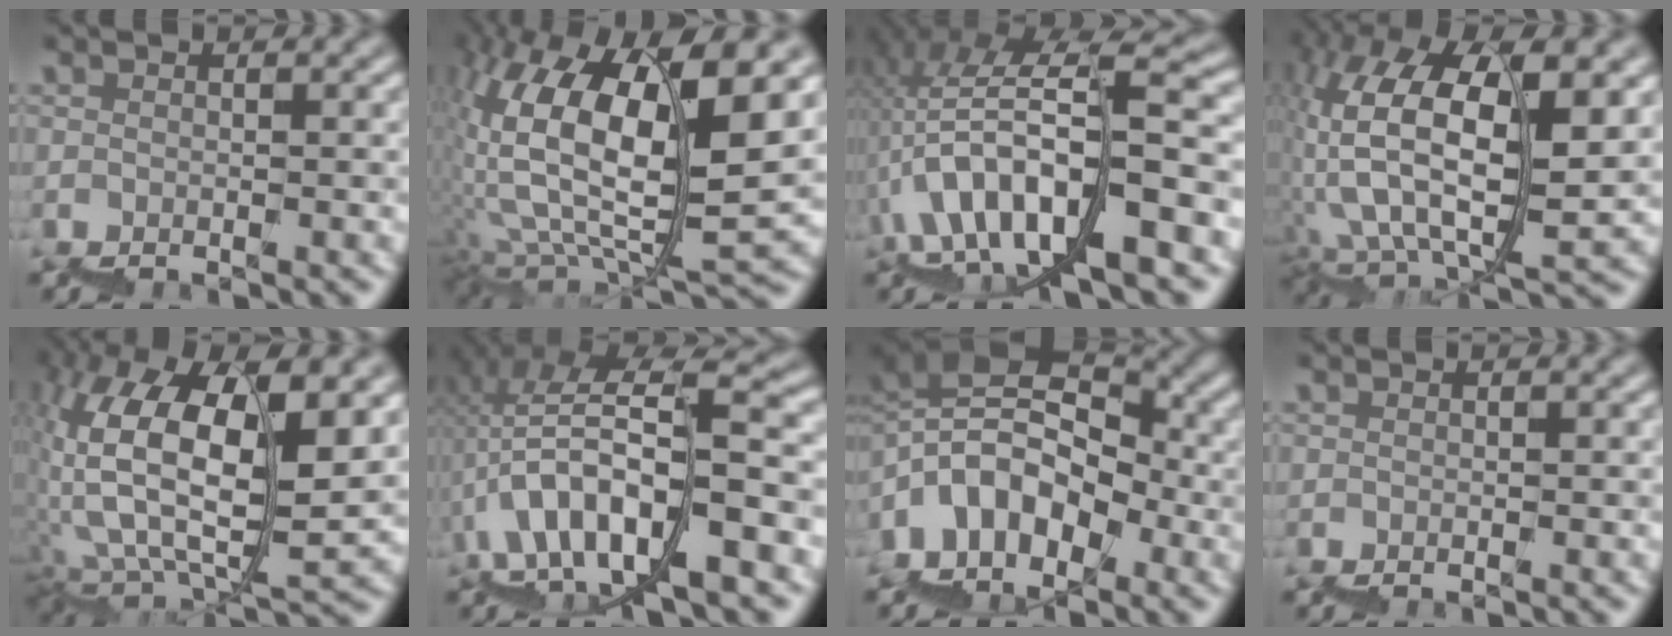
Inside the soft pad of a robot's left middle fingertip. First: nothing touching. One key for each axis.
{"total": 15.1, "fx": 8.2, "fy": 4.6, "fz": 11.8, "tx": -0.226, "ty": 0.022, "tz": 0.155}
{"total": 10.4, "fx": 0.1, "fy": 3.4, "fz": 9.8, "tx": -0.163, "ty": 0.024, "tz": 0.015}
{"total": 13.6, "fx": 5.9, "fy": 6.1, "fz": 10.6, "tx": -0.216, "ty": -0.002, "tz": 0.125}
{"total": 14.8, "fx": 7.1, "fy": 5.9, "fz": 11.5, "tx": -0.230, "ty": 0.014, "tz": 0.144}
{"total": 9.8, "fx": -0.6, "fy": 3.5, "fz": 9.1, "tx": -0.154, "ty": 0.027, "tz": -0.001}
{"total": 8.0, "fx": 1.5, "fy": 5.4, "fz": 5.8, "tx": -0.081, "ty": 0.024, "tz": 0.017}
{"total": 0.0}